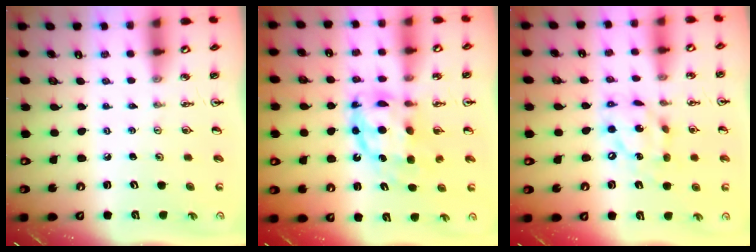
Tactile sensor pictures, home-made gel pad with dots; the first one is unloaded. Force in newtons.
{"total": 11.3, "press": 11.2, "slide": 1.6}
{"total": 13.0, "press": 12.9, "slide": 1.3}